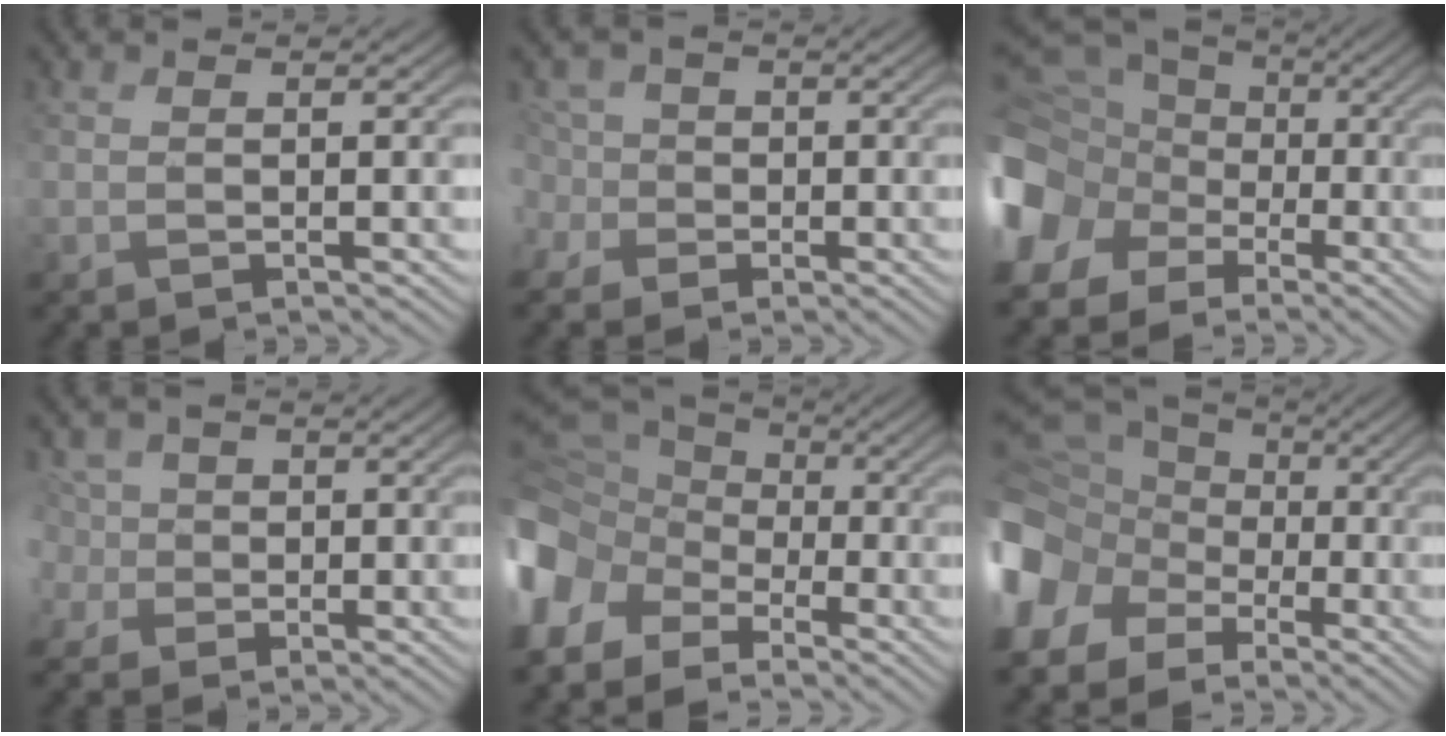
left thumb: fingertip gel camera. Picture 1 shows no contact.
{"total": 4.8, "force": [0.6, 4.3, 2.1], "torque": [-0.067, 0.004, -0.009]}
{"total": 16.9, "force": [-2.6, 14.8, 7.7], "torque": [-0.233, -0.027, -0.078]}
{"total": 5.1, "force": [1.1, 4.3, 2.4], "torque": [-0.084, 0.008, 0.013]}
{"total": 14.1, "force": [-5.2, 11.1, 6.9], "torque": [-0.223, -0.032, -0.090]}
{"total": 15.4, "force": [-3.6, 13.0, 7.5], "torque": [-0.237, -0.028, -0.068]}